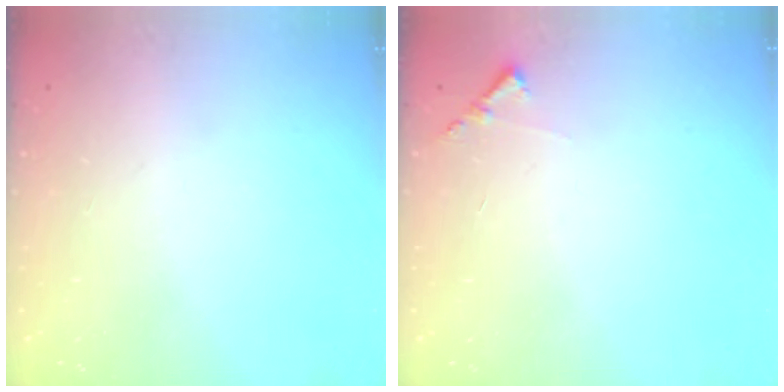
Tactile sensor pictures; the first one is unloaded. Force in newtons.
{"total": 5.8, "press": 5.8, "slide": 0.4}